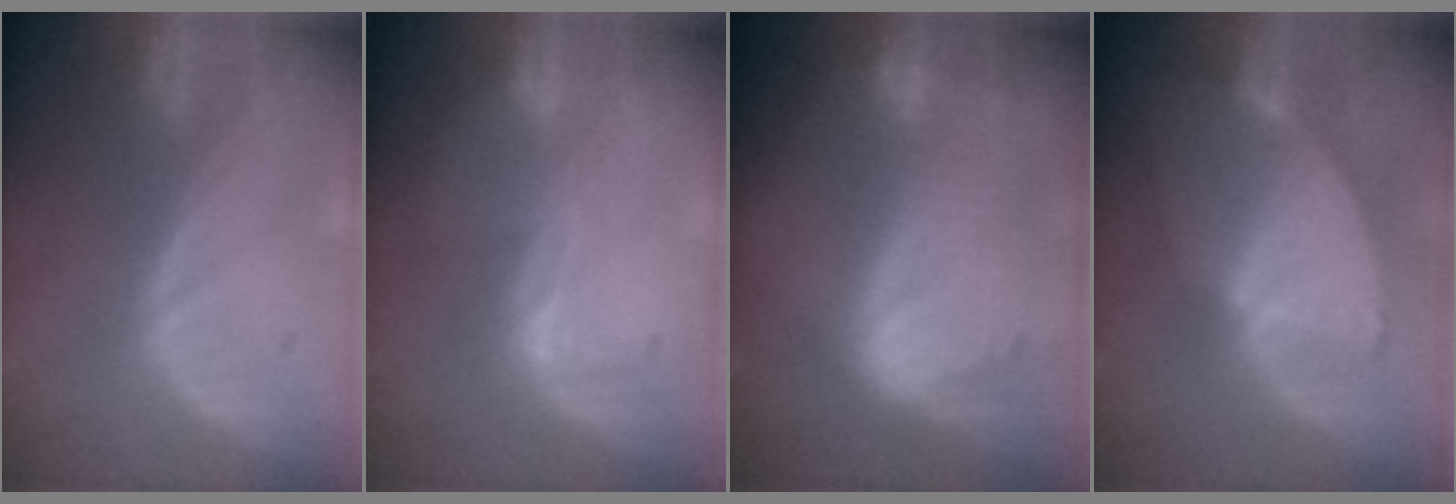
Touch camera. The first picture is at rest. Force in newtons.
{"total": 2.6, "press": 2.0, "slide": 1.6}
{"total": 10.1, "press": 8.5, "slide": 5.4}
{"total": 7.3, "press": 6.8, "slide": 2.8}